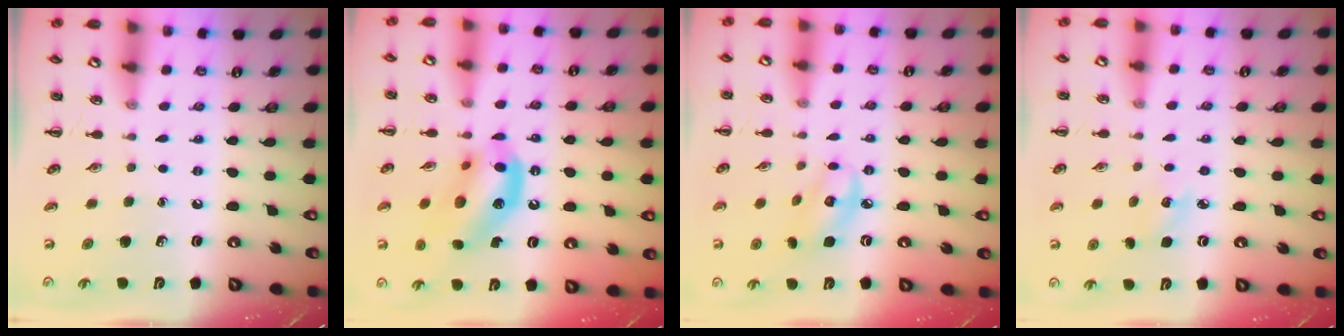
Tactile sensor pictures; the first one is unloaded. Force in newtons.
{"total": 13.8, "press": 13.6, "slide": 2.8}
{"total": 6.7, "press": 6.7, "slide": 0.3}
{"total": 4.2, "press": 4.0, "slide": 1.1}